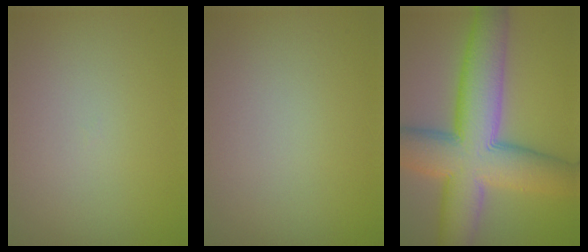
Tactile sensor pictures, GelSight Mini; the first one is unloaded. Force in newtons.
{"total": 0.0}
{"total": 12.7, "press": 12.6, "slide": 0.5}